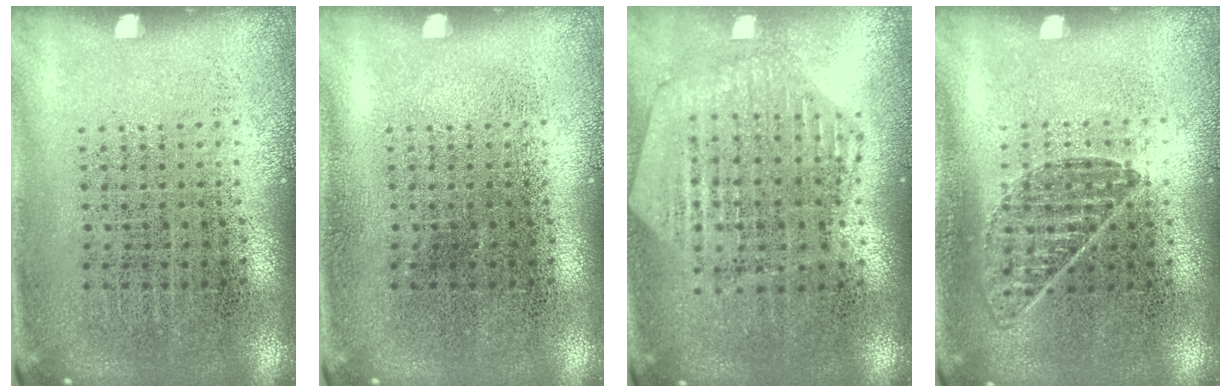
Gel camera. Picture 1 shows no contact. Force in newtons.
{"total": 0.0}
{"total": 1.1, "press": 1.1, "slide": 0.1}
{"total": 0.8, "press": 0.8, "slide": 0.2}